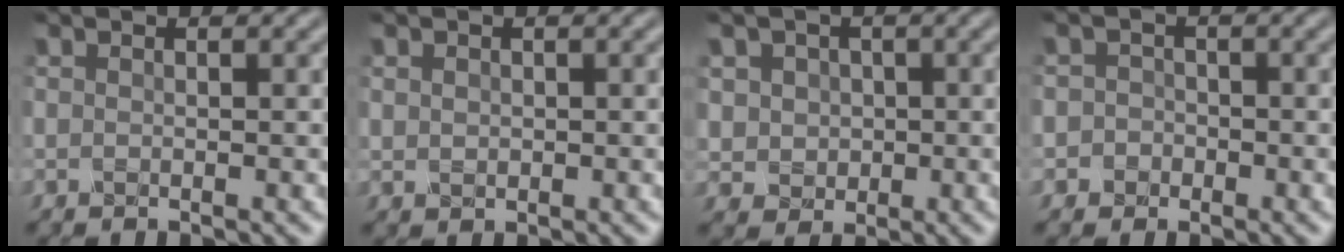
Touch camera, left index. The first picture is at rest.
{"total": 0.8, "force": [0.3, 0.7, 0.3], "torque": [-0.007, -0.002, 0.008]}
{"total": 3.2, "force": [0.6, 2.9, 1.1], "torque": [-0.019, 0.002, 0.009]}
{"total": 2.2, "force": [-0.6, 2.0, 0.4], "torque": [0.017, 0.010, -0.028]}